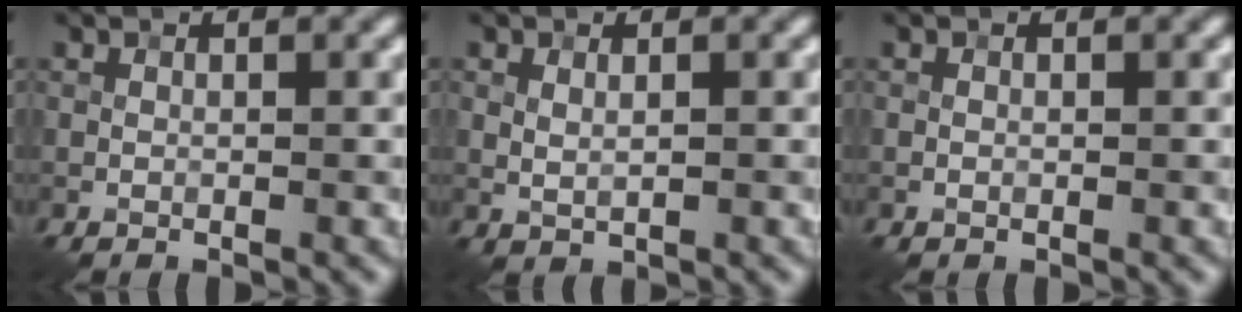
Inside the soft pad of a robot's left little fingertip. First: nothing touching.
{"total": 1.1, "force": [0.2, 0.6, 0.9], "torque": [-0.022, -0.001, 0.007]}
{"total": 0.0}